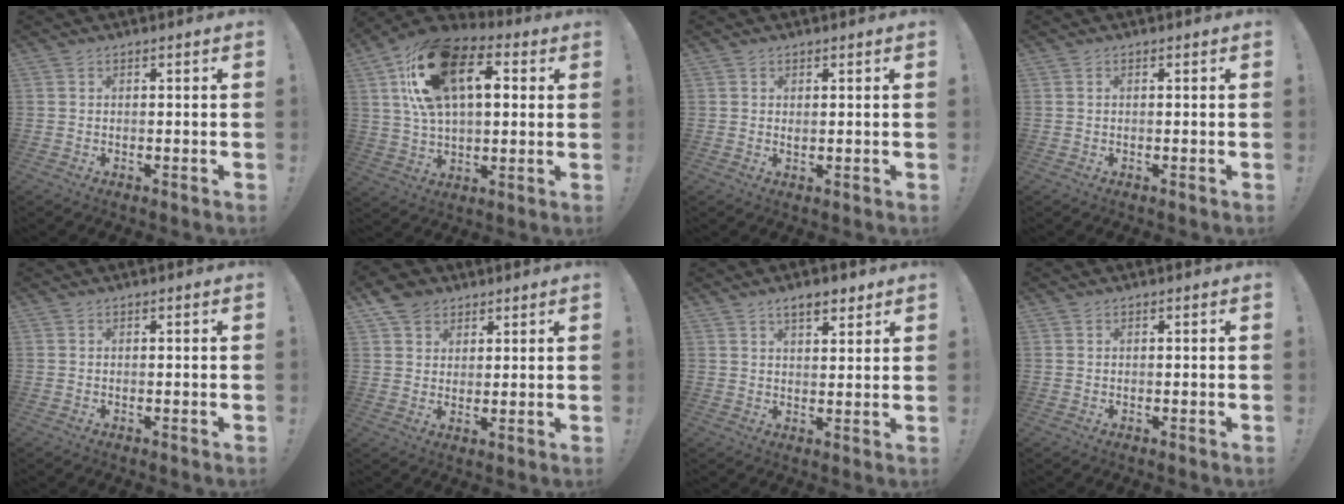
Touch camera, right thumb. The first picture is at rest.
{"total": 21.8, "force": [8.1, 12.6, 15.9], "torque": [-0.267, -0.015, 0.147]}
{"total": 1.1, "force": [0.9, 0.4, 0.5], "torque": [-0.002, -0.004, 0.015]}
{"total": 0.0}
{"total": 0.0}
{"total": 7.4, "force": [5.0, 5.3, 1.5], "torque": [-0.021, -0.030, 0.099]}
{"total": 6.0, "force": [4.2, 2.4, 3.6], "torque": [-0.047, -0.018, 0.073]}
{"total": 0.0}